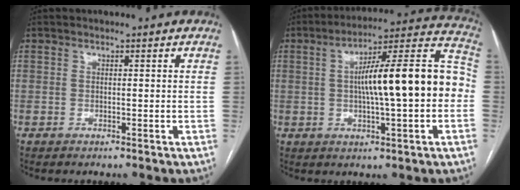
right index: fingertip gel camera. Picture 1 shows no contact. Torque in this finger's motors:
{"motor_torque": [1.23, -0.40, 0.56, 0.21]}